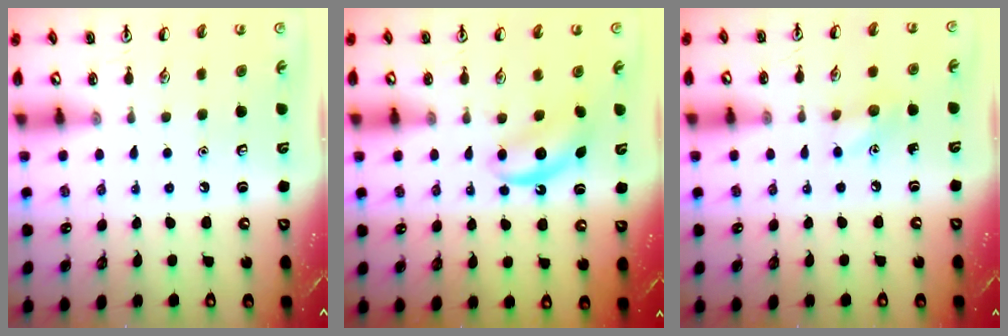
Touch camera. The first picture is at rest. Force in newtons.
{"total": 4.7, "press": 4.6, "slide": 0.7}
{"total": 6.1, "press": 5.9, "slide": 1.6}